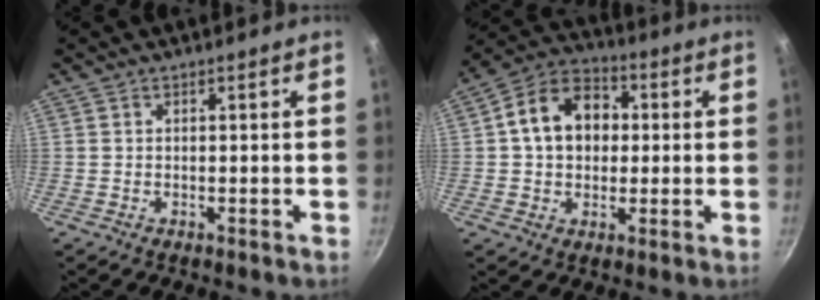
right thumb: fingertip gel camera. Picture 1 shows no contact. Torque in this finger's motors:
{"motor_torque": [0.18, 0.24, 0.10, 0.02, 0.11]}